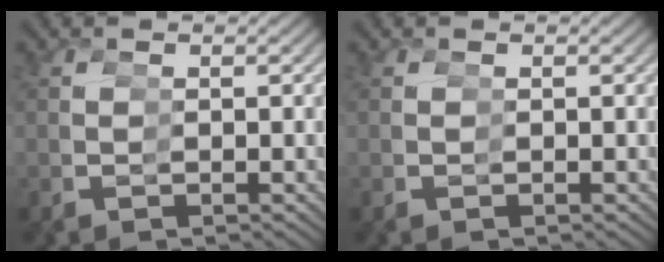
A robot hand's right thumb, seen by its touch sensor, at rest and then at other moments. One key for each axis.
{"total": 0.0}